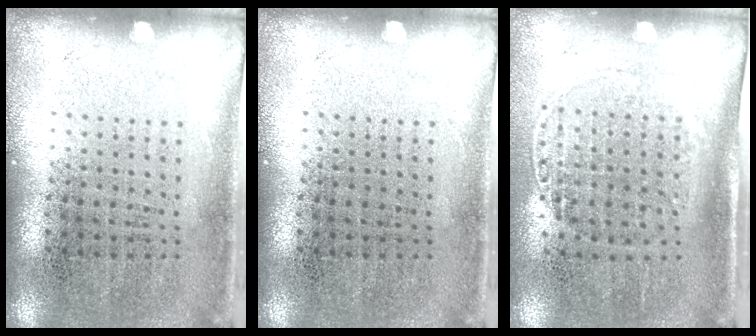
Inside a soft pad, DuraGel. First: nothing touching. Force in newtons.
{"total": 0.0}
{"total": 1.5, "press": 1.2, "slide": 0.8}